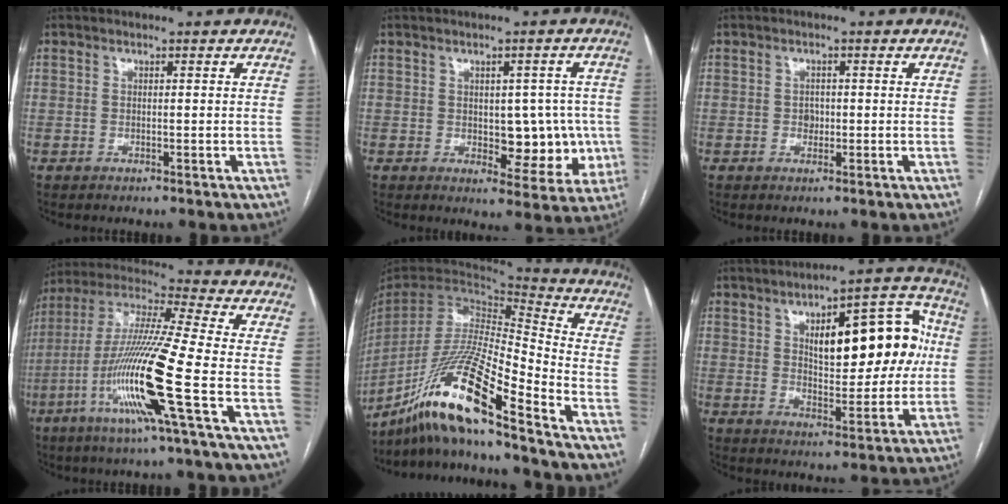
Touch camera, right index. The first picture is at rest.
{"total": 8.7, "force": [-0.7, 4.7, 7.3], "torque": [-0.068, 0.014, 0.002]}
{"total": 1.6, "force": [-0.1, 1.3, 0.9], "torque": [-0.012, 0.003, 0.000]}
{"total": 17.6, "force": [-6.0, -1.2, 16.5], "torque": [-0.333, -0.019, -0.124]}
{"total": 19.0, "force": [-13.8, 0.2, 13.1], "torque": [-0.274, -0.027, -0.260]}
{"total": 17.0, "force": [3.6, 6.6, 15.3], "torque": [-0.197, 0.038, 0.057]}